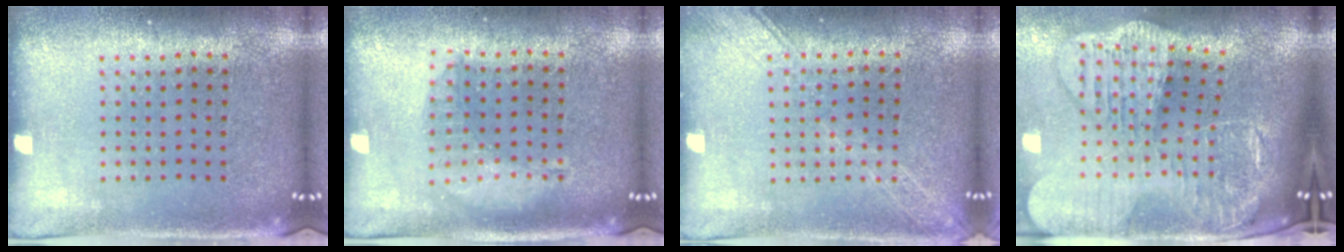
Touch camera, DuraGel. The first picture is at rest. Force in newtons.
{"total": 1.4, "press": 1.3, "slide": 0.4}
{"total": 1.6, "press": 1.5, "slide": 0.2}
{"total": 4.3, "press": 3.3, "slide": 2.8}